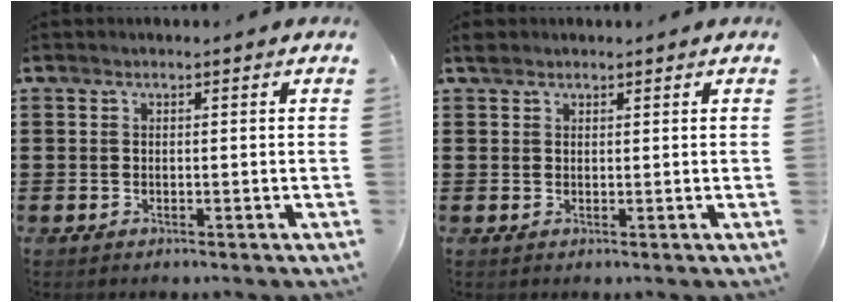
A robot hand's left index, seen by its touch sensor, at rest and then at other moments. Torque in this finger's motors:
{"motor_torque": [-0.02, 0.00, -0.01, -0.02]}